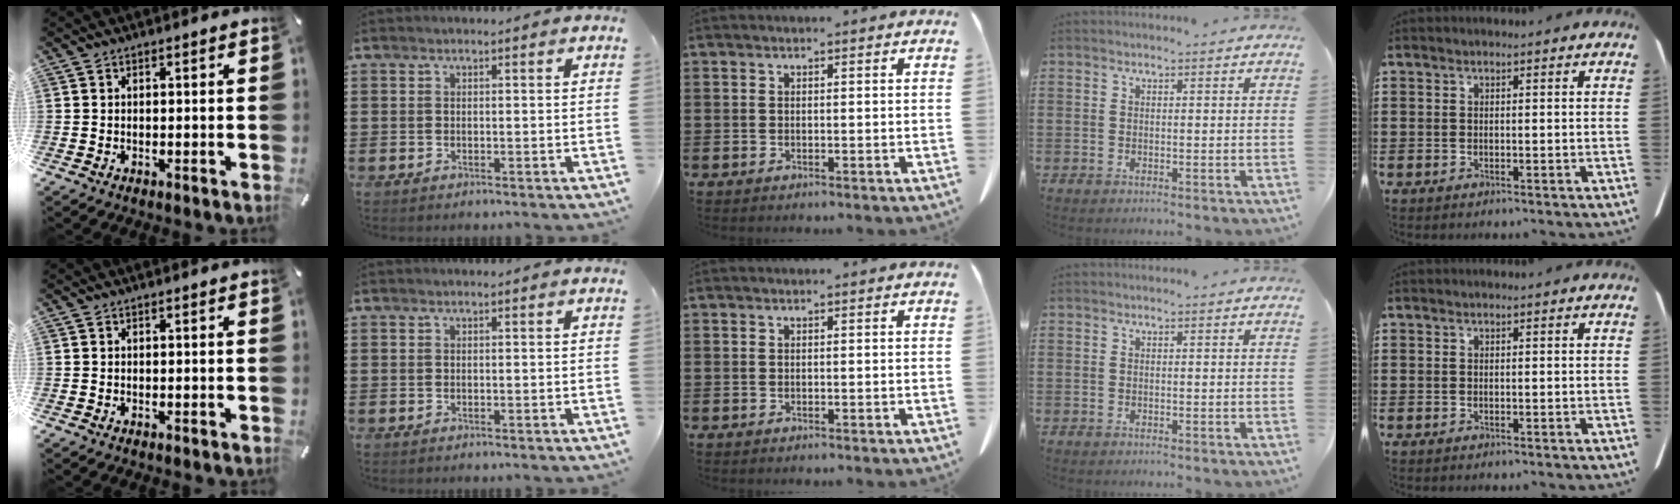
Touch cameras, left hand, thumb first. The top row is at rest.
{}